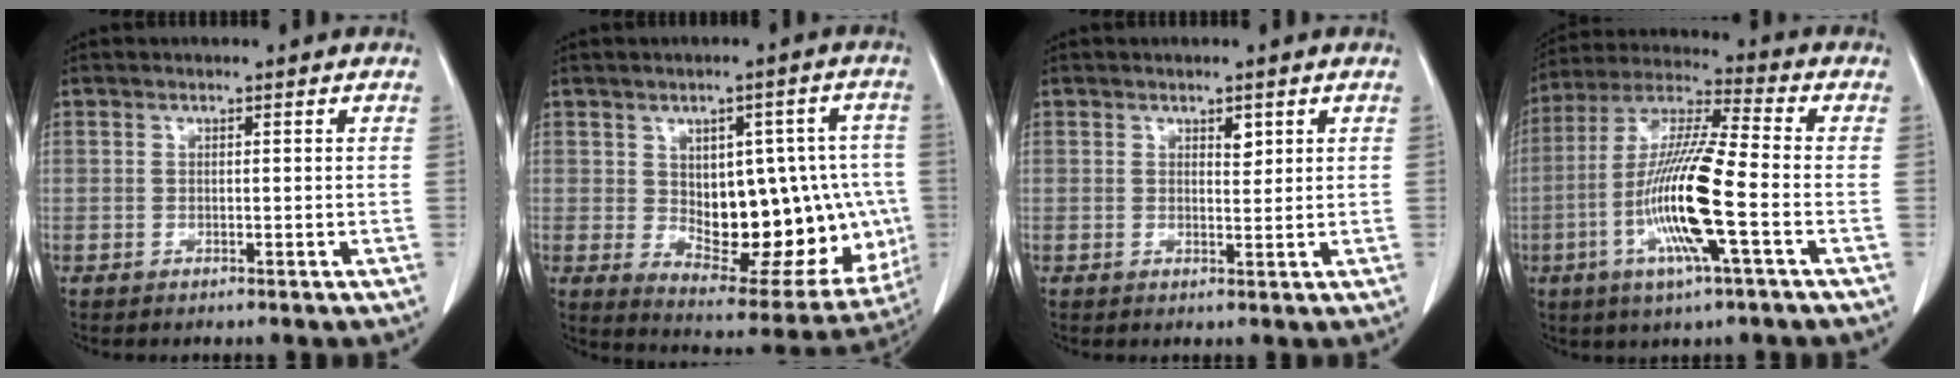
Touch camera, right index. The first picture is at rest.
{"total": 20.4, "force": [-0.9, 9.8, 17.9], "torque": [-0.215, 0.014, 0.019]}
{"total": 1.7, "force": [1.0, 0.8, 1.2], "torque": [-0.018, -0.005, 0.016]}
{"total": 15.4, "force": [-4.1, 0.8, 14.8], "torque": [-0.302, -0.011, -0.084]}